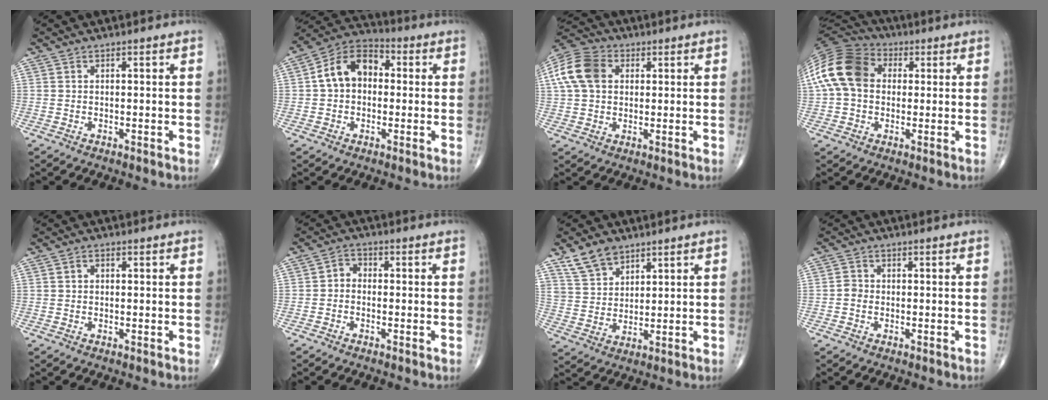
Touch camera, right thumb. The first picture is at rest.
{"total": 11.0, "force": [0.9, 7.9, 7.5], "torque": [-0.112, 0.033, 0.002]}
{"total": 11.2, "force": [2.5, 8.2, 7.2], "torque": [-0.139, 0.018, 0.039]}
{"total": 15.5, "force": [2.2, 11.5, 10.1], "torque": [-0.194, 0.032, 0.031]}
{"total": 1.2, "force": [0.2, 0.9, 0.7], "torque": [-0.008, 0.003, 0.003]}
{"total": 2.6, "force": [-0.6, 2.1, 1.5], "torque": [-0.007, 0.014, -0.024]}
{"total": 7.5, "force": [5.3, 4.3, 3.1], "torque": [-0.041, -0.023, 0.111]}
{"total": 1.8, "force": [-0.4, 1.6, 0.8], "torque": [-0.005, 0.006, -0.010]}